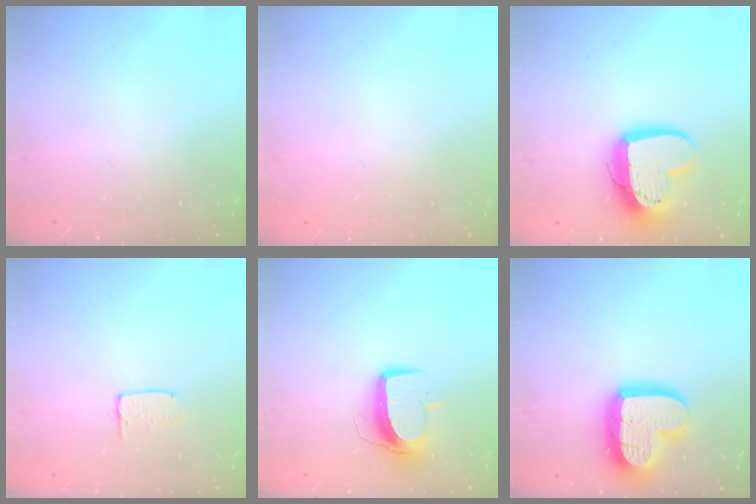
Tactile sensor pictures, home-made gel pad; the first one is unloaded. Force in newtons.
{"total": 0.0}
{"total": 14.7, "press": 14.6, "slide": 1.2}
{"total": 3.6, "press": 3.6, "slide": 0.3}
{"total": 10.3, "press": 10.3, "slide": 0.7}
{"total": 16.9, "press": 16.9, "slide": 1.3}